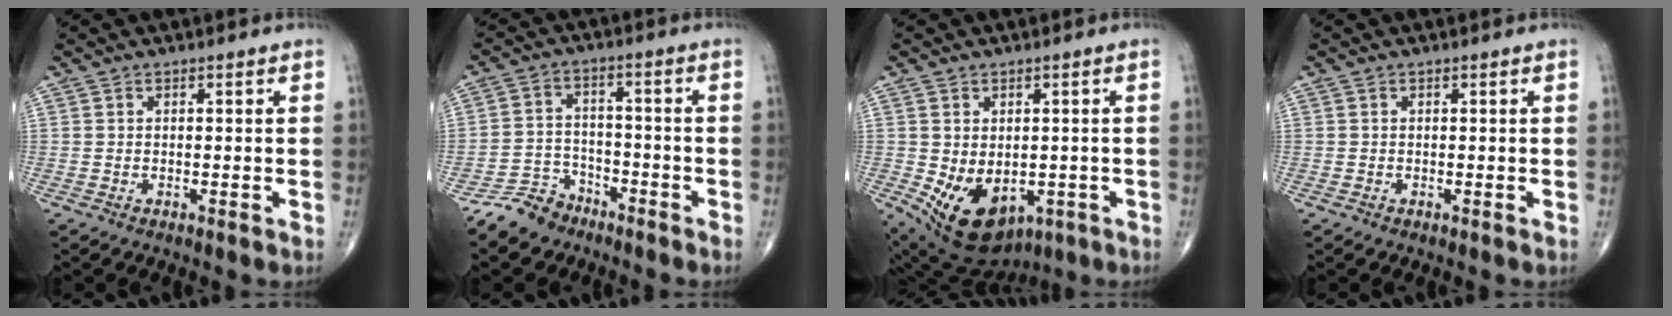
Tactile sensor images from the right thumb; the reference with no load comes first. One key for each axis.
{"total": 6.7, "fx": -5.5, "fy": 3.7, "fz": 0.8, "tx": 0.006, "ty": 0.036, "tz": -0.112}
{"total": 12.7, "fx": -3.5, "fy": 8.5, "fz": 8.8, "tx": -0.131, "ty": -0.005, "tz": -0.028}
{"total": 0.0}